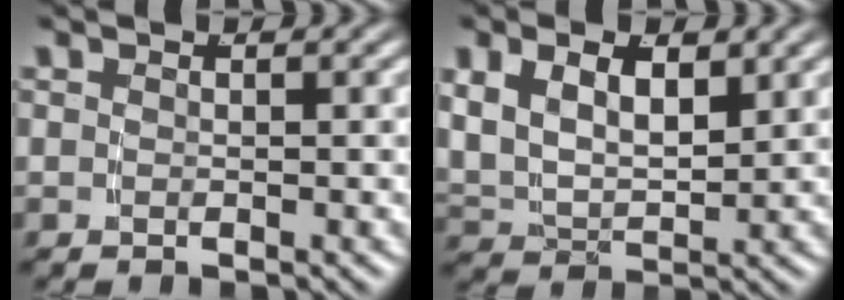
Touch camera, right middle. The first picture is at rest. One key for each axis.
{"total": 7.7, "fx": 1.5, "fy": 6.0, "fz": 4.5, "tx": -0.090, "ty": -0.001, "tz": 0.019}